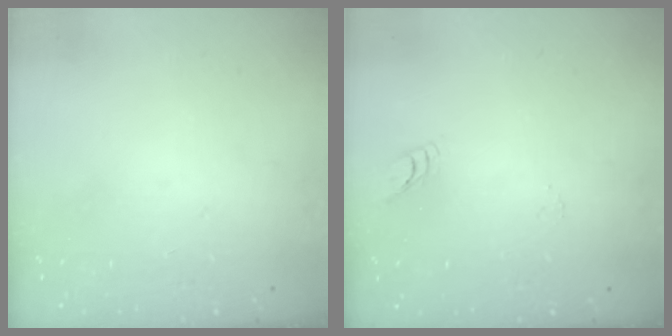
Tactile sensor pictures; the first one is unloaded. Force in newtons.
{"total": 3.3, "press": 3.3, "slide": 0.3}